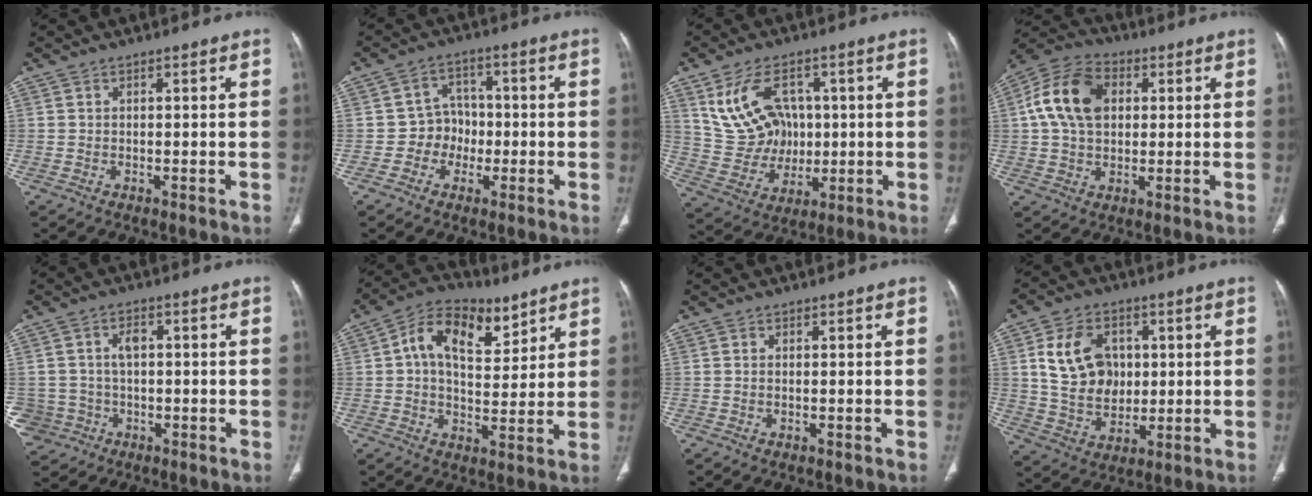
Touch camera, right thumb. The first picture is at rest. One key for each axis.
{"total": 5.9, "fx": -1.5, "fy": 5.5, "fz": 1.7, "tx": 0.015, "ty": 0.020, "tz": -0.033}
{"total": 13.1, "fx": 3.7, "fy": 10.0, "fz": 7.6, "tx": -0.105, "ty": -0.004, "tz": 0.084}
{"total": 13.5, "fx": 2.6, "fy": 9.4, "fz": 9.3, "tx": -0.160, "ty": 0.016, "tz": 0.037}
{"total": 7.9, "fx": -1.7, "fy": 7.5, "fz": 2.0, "tx": -0.035, "ty": 0.022, "tz": -0.018}
{"total": 13.2, "fx": 5.7, "fy": 7.9, "fz": 8.9, "tx": -0.117, "ty": -0.005, "tz": 0.094}
{"total": 0.5, "fx": -0.1, "fy": 0.2, "fz": 0.5, "tx": -0.017, "ty": -0.004, "tz": -0.002}
{"total": 13.4, "fx": 2.8, "fy": 10.3, "fz": 8.0, "tx": -0.111, "ty": -0.005, "tz": 0.058}